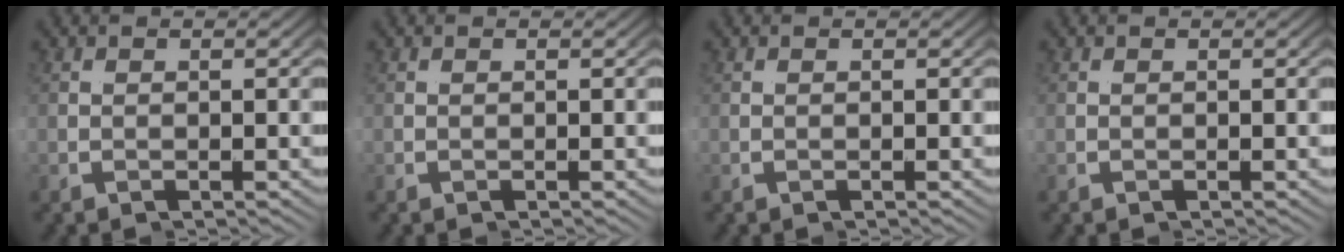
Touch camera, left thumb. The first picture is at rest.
{"total": 0.0}
{"total": 0.0}
{"total": 0.0}